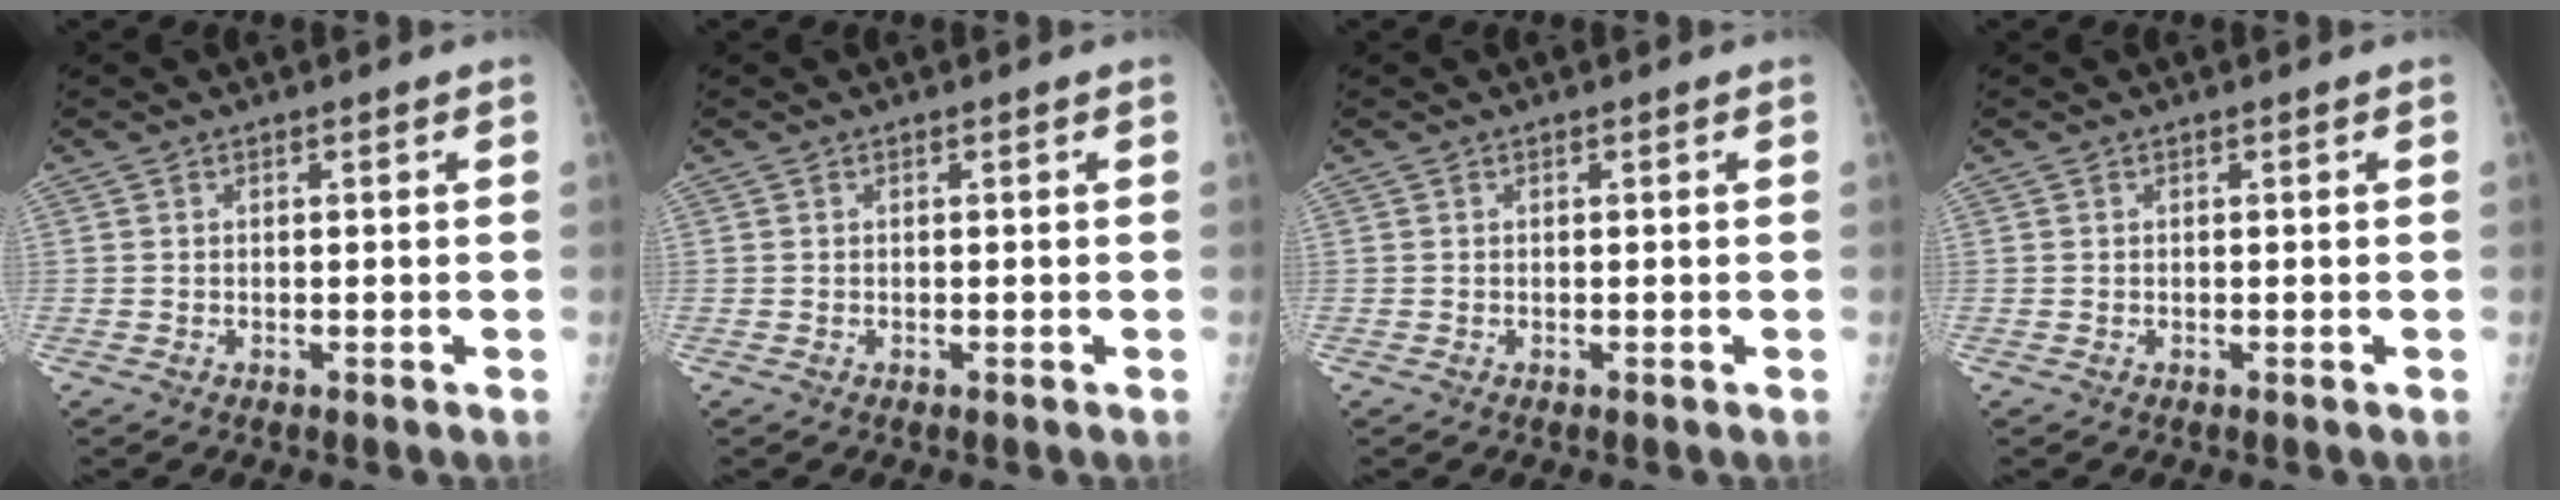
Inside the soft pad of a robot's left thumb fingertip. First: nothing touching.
{"total": 0.0}
{"total": 0.0}
{"total": 0.0}